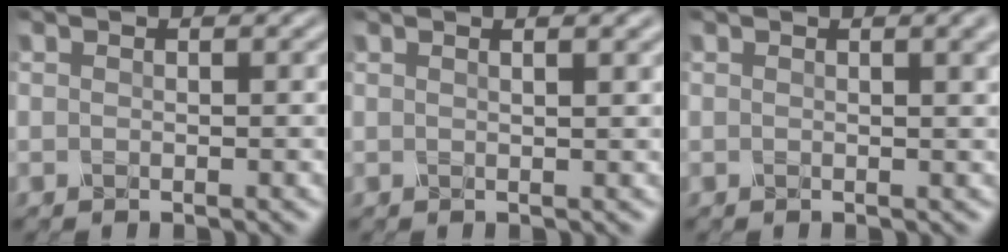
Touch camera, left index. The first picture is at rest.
{"total": 2.1, "force": [1.3, 0.5, 1.5], "torque": [-0.010, 0.008, 0.009]}
{"total": 2.5, "force": [1.4, 0.7, 1.9], "torque": [-0.025, 0.007, 0.024]}